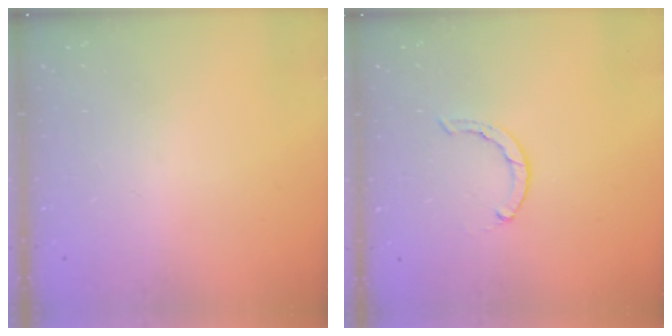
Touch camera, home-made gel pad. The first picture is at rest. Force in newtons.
{"total": 0.7, "press": 0.6, "slide": 0.2}